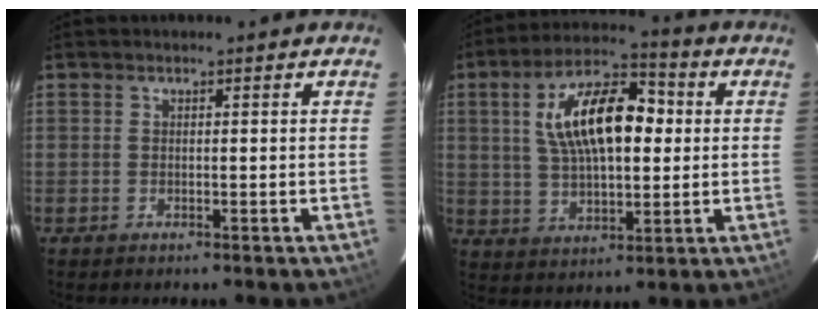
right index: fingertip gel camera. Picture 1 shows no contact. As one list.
[{"total": 15.9, "force": [2.9, 7.5, 13.8], "torque": [-0.248, 0.028, 0.049]}]